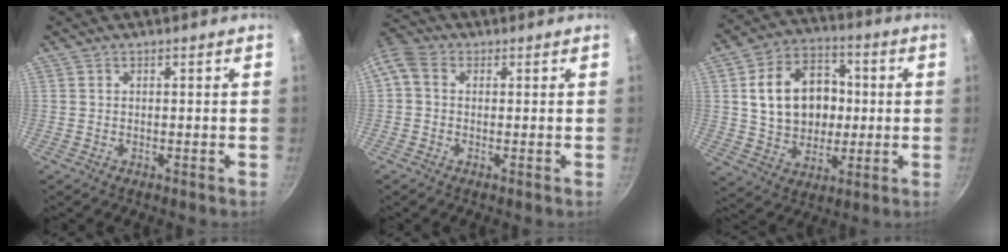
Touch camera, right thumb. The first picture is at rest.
{"total": 5.8, "force": [0.5, 4.7, 3.4], "torque": [-0.081, 0.021, -0.005]}
{"total": 17.1, "force": [1.5, 13.3, 10.6], "torque": [-0.141, 0.024, 0.030]}